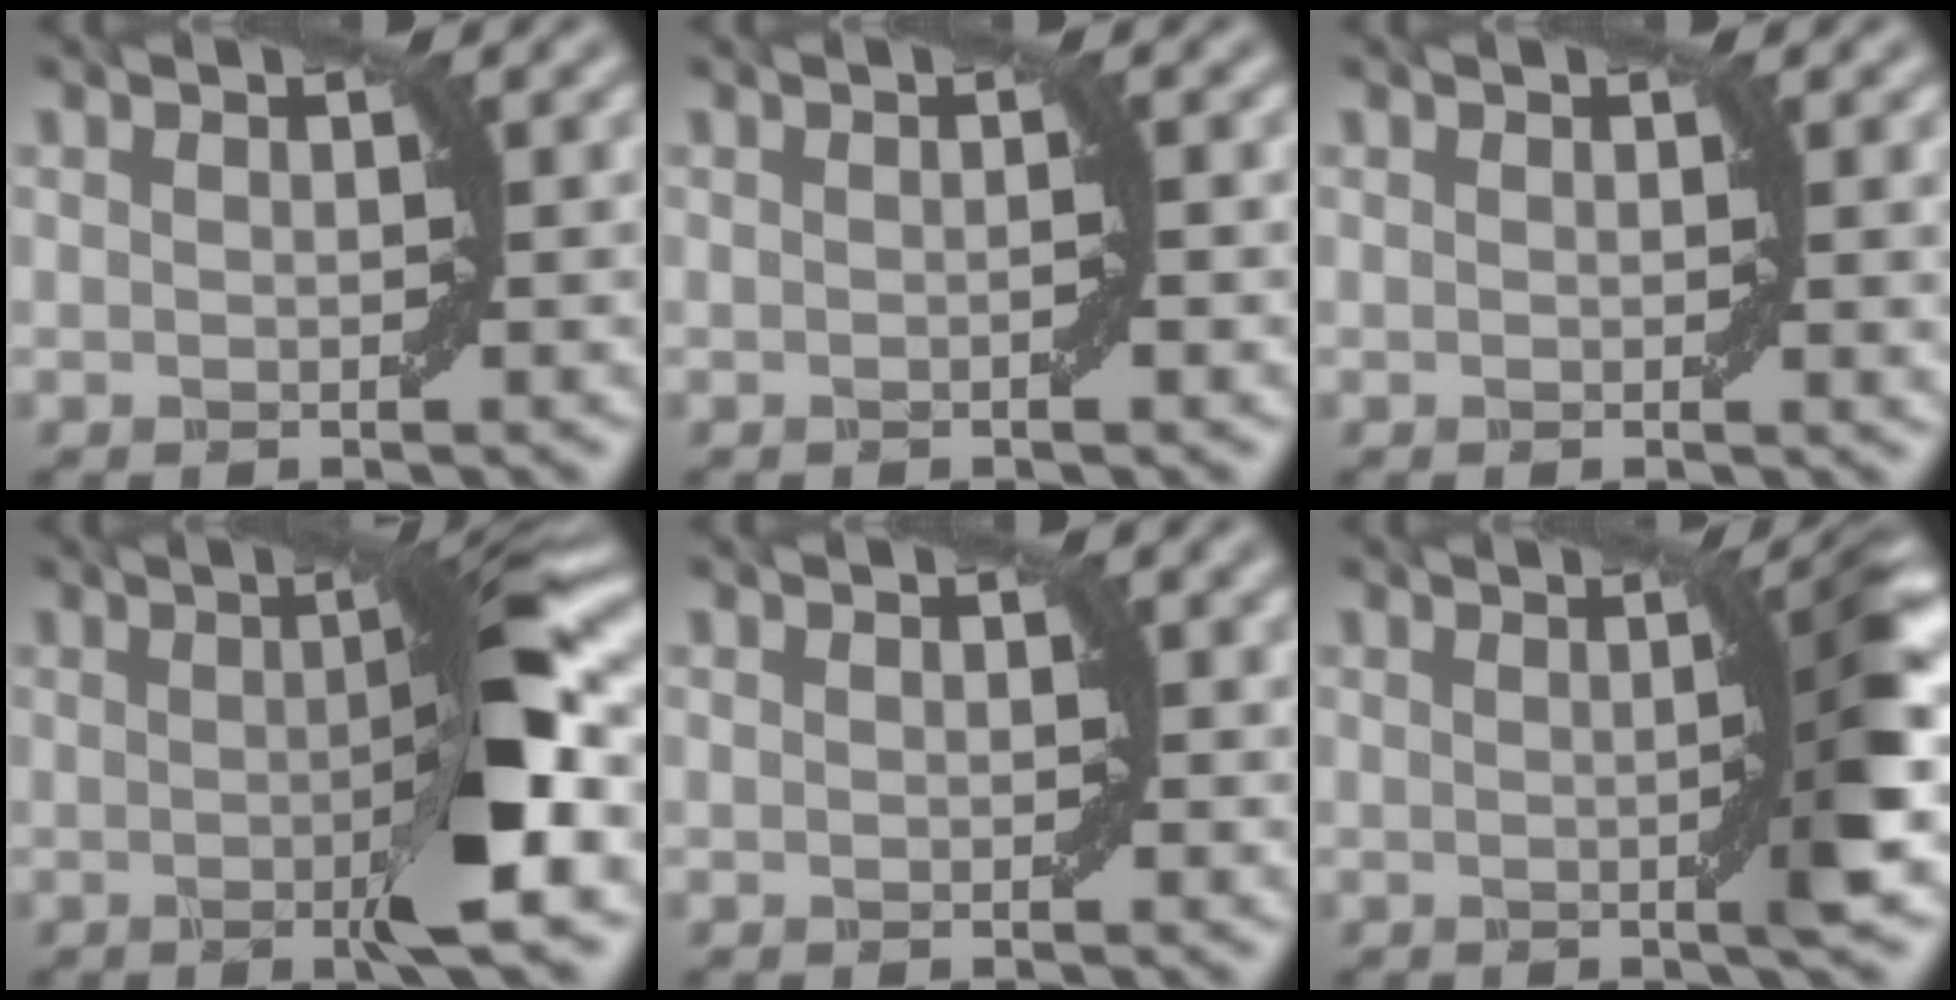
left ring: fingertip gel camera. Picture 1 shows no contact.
{"total": 0.7, "force": [-0.2, -0.1, 0.7], "torque": [-0.010, 0.002, -0.004]}
{"total": 1.3, "force": [0.3, 0.1, 1.3], "torque": [-0.013, -0.003, 0.004]}
{"total": 7.6, "force": [-0.5, 1.0, 7.5], "torque": [-0.109, 0.004, -0.010]}
{"total": 0.7, "force": [0.3, 0.5, 0.4], "torque": [0.001, -0.003, 0.003]}
{"total": 6.0, "force": [0.1, 0.9, 5.9], "torque": [-0.073, 0.009, -0.001]}